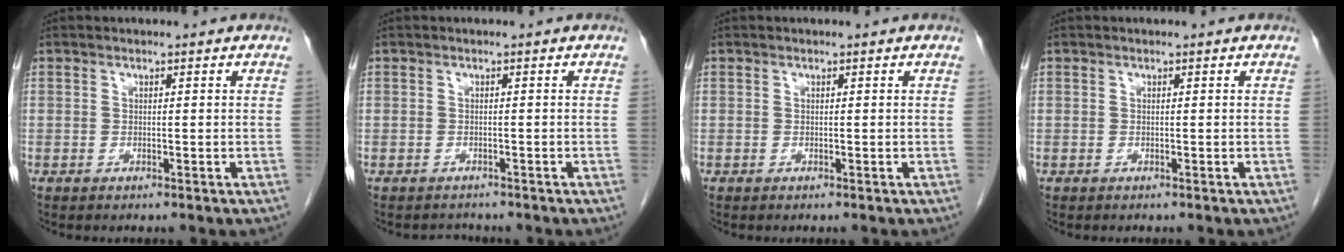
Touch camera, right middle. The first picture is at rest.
{"total": 1.4, "force": [-1.2, 0.5, -0.4], "torque": [-0.004, -0.005, -0.020]}
{"total": 0.0}
{"total": 0.0}